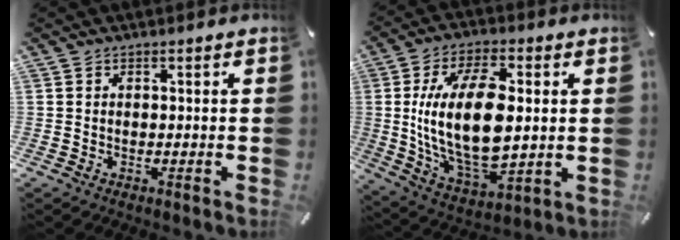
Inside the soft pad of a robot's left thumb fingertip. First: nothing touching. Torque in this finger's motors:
{"motor_torque": [1.87, 3.13, 1.46, 0.13, 0.79]}